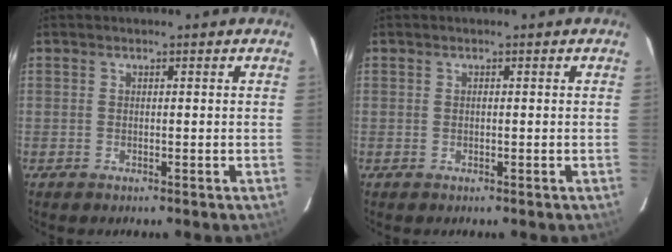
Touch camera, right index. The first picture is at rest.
{"total": 0.0}